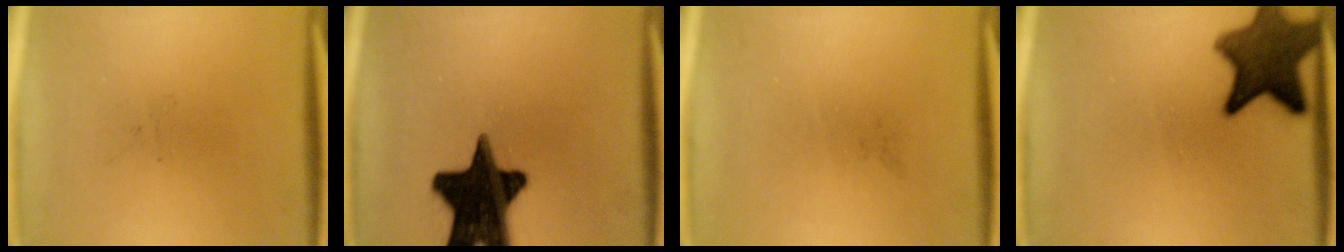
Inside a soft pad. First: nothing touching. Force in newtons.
{"total": 19.6}
{"total": 0.0}
{"total": 11.1}